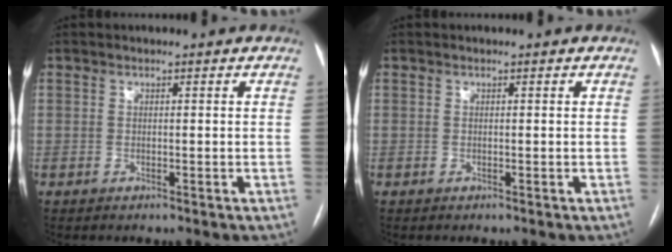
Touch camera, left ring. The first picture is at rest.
{"total": 0.0}